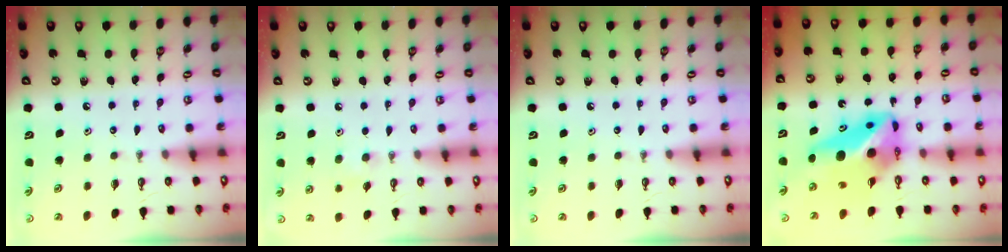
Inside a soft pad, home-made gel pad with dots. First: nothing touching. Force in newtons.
{"total": 7.2, "press": 6.6, "slide": 3.0}
{"total": 0.0}
{"total": 12.6, "press": 12.6, "slide": 1.0}